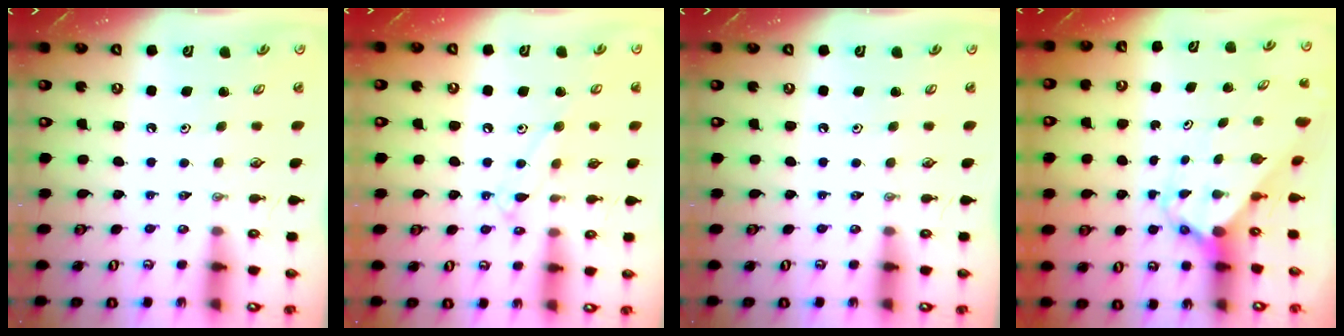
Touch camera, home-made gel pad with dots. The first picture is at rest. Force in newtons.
{"total": 9.4, "press": 9.3, "slide": 0.7}
{"total": 0.0}
{"total": 3.8, "press": 3.7, "slide": 0.3}